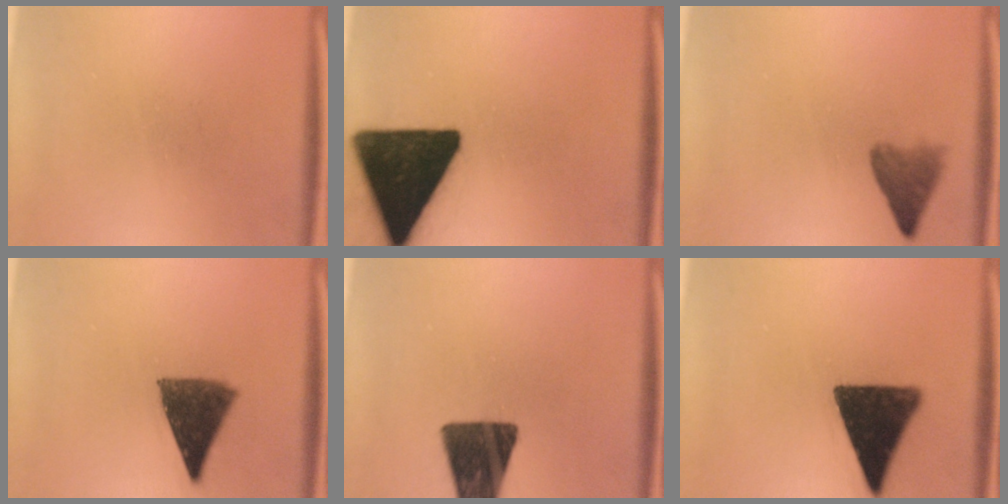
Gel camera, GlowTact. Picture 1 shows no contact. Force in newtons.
{"total": 19.7}
{"total": 3.5}
{"total": 10.4}
{"total": 14.8}
{"total": 15.2}